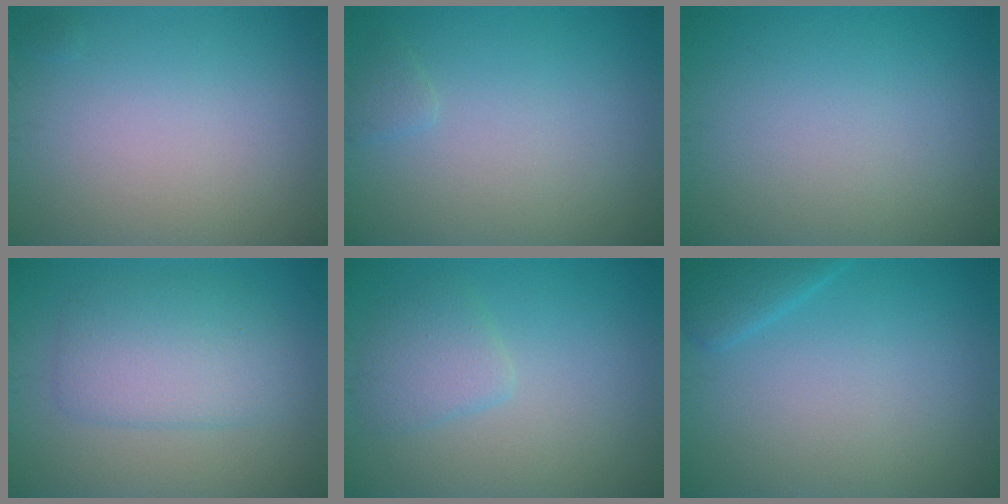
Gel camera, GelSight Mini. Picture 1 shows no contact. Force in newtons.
{"total": 0.8, "press": 0.8, "slide": 0.0}
{"total": 0.0}
{"total": 4.6, "press": 4.5, "slide": 0.2}
{"total": 2.4, "press": 2.4, "slide": 0.3}
{"total": 2.0, "press": 2.0, "slide": 0.1}